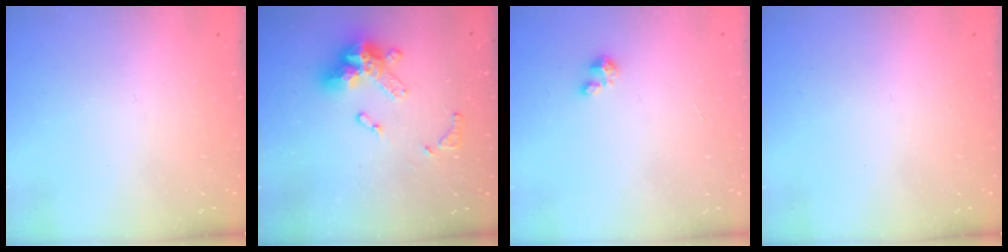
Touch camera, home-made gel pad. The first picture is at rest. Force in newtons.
{"total": 14.7, "press": 14.6, "slide": 1.6}
{"total": 1.5, "press": 1.5, "slide": 0.1}
{"total": 0.0}